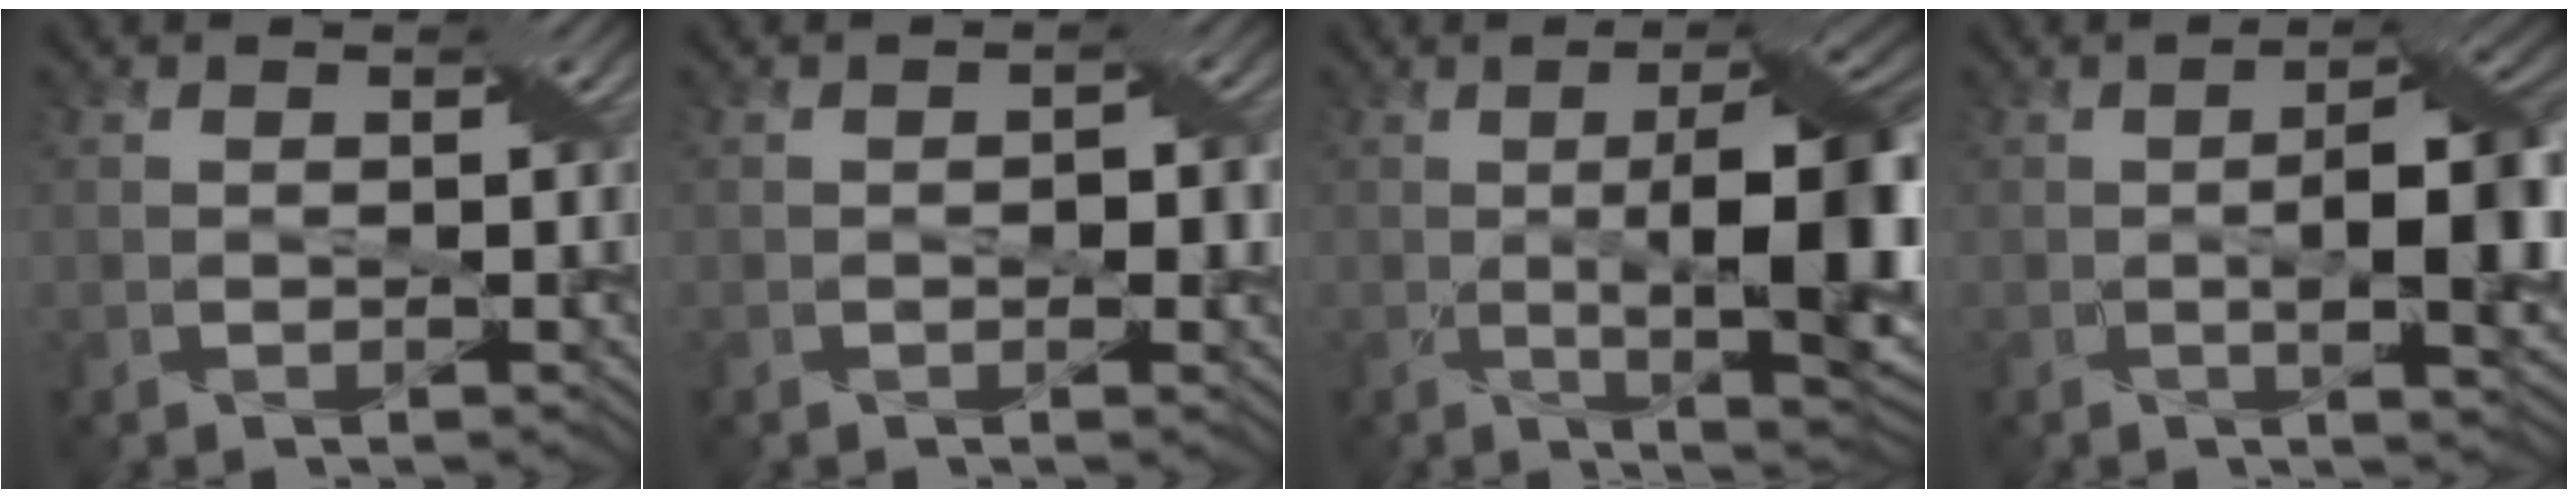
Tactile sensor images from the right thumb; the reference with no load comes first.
{"total": 2.1, "force": [-0.3, 1.2, 1.7], "torque": [-0.023, -0.002, -0.005]}
{"total": 15.1, "force": [-1.1, 4.4, 14.4], "torque": [-0.203, 0.001, -0.008]}
{"total": 9.0, "force": [-0.8, 2.7, 8.6], "torque": [-0.134, 0.000, -0.012]}